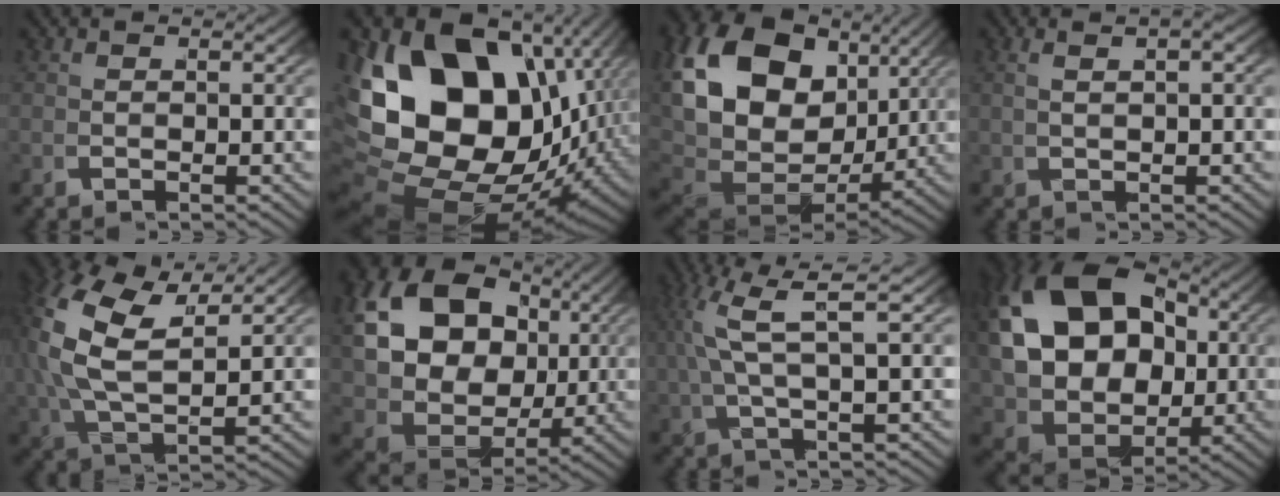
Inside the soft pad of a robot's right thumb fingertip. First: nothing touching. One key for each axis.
{"total": 30.1, "fx": -1.3, "fy": 20.8, "fz": 21.7, "tx": -0.407, "ty": -0.047, "tz": -0.001}
{"total": 19.5, "fx": 1.7, "fy": 13.9, "fz": 13.6, "tx": -0.291, "ty": -0.034, "tz": 0.036}
{"total": 2.1, "fx": 0.5, "fy": 0.6, "fz": 1.9, "tx": -0.041, "ty": 0.006, "tz": 0.017}
{"total": 8.6, "fx": 2.3, "fy": 5.1, "fz": 6.5, "tx": -0.186, "ty": -0.020, "tz": 0.060}
{"total": 19.2, "fx": 2.9, "fy": 14.8, "fz": 11.8, "tx": -0.284, "ty": -0.025, "tz": 0.050}
{"total": 6.3, "fx": 2.7, "fy": 2.2, "fz": 5.2, "tx": -0.105, "ty": 0.014, "tz": 0.041}
{"total": 21.7, "fx": 2.6, "fy": 16.0, "fz": 14.4, "tx": -0.334, "ty": -0.033, "tz": 0.050}